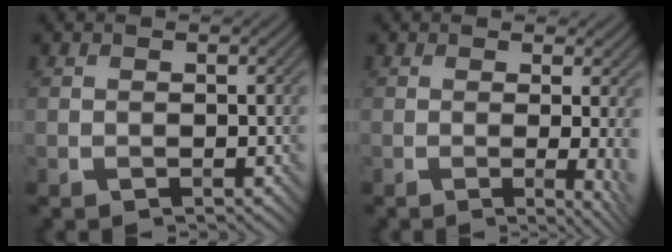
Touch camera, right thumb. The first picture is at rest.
{"total": 4.6, "force": [-0.4, 0.8, 4.5], "torque": [-0.068, -0.006, -0.008]}